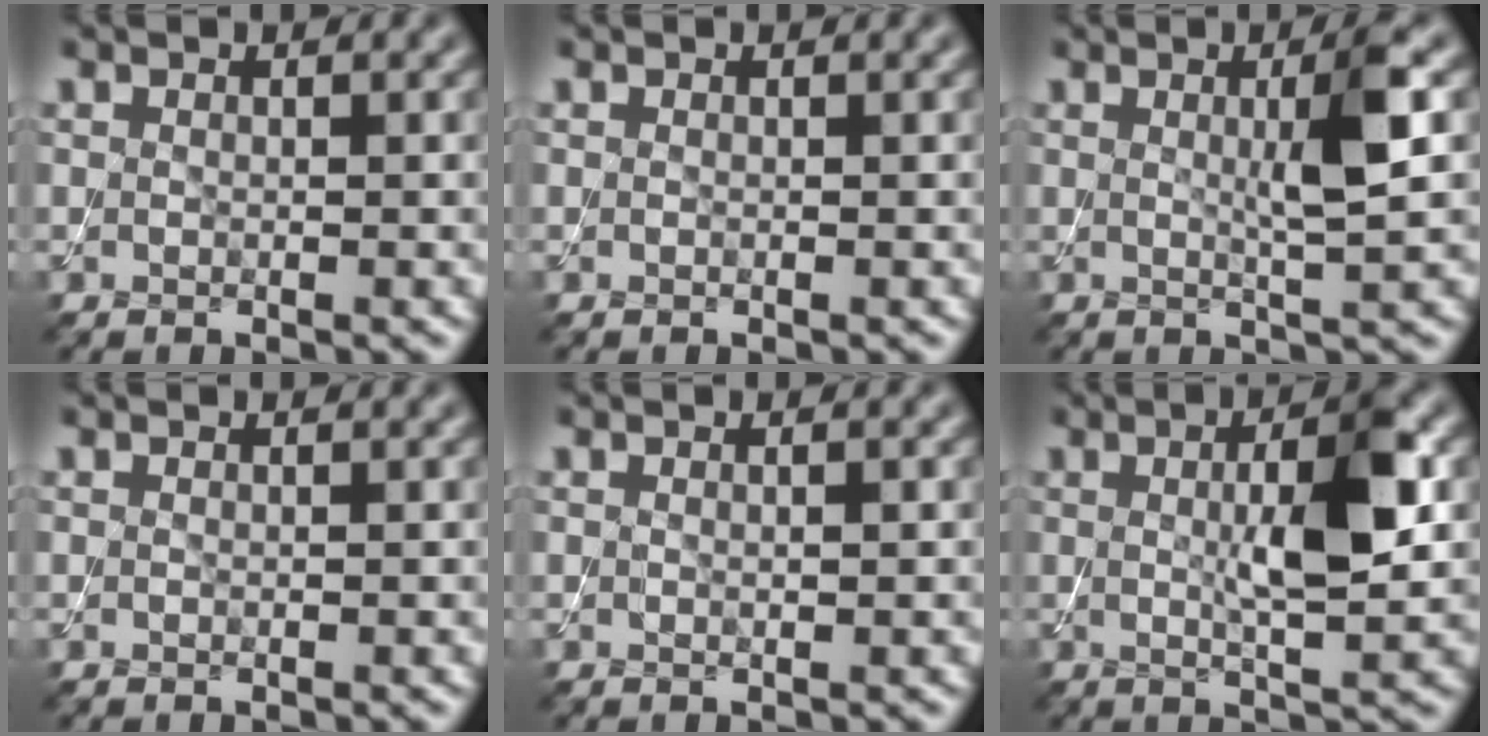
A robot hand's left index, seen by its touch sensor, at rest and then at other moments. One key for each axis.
{"total": 0.0}
{"total": 4.2, "fx": 0.7, "fy": 0.5, "fz": 4.1, "tx": -0.068, "ty": 0.001, "tz": 0.009}
{"total": 0.0}
{"total": 0.6, "fx": 0.1, "fy": 0.1, "fz": 0.6, "tx": -0.012, "ty": 0.002, "tz": 0.001}
{"total": 6.3, "fx": 0.8, "fy": 1.4, "fz": 6.1, "tx": -0.101, "ty": 0.006, "tz": 0.013}